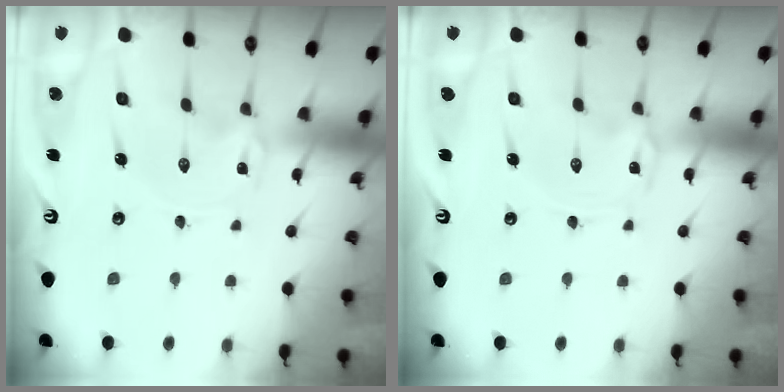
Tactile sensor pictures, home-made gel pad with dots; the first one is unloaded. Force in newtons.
{"total": 0.7, "press": 0.7, "slide": 0.1}